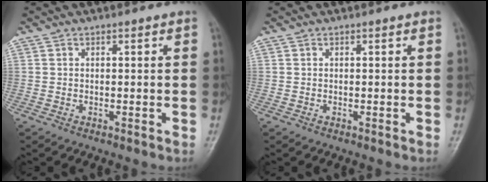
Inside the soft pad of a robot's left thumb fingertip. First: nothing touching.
{"total": 0.0}